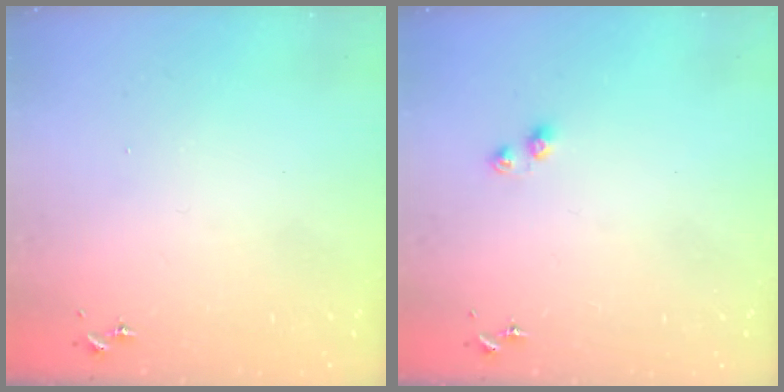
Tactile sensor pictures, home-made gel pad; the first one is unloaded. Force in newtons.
{"total": 4.1, "press": 4.1, "slide": 0.5}